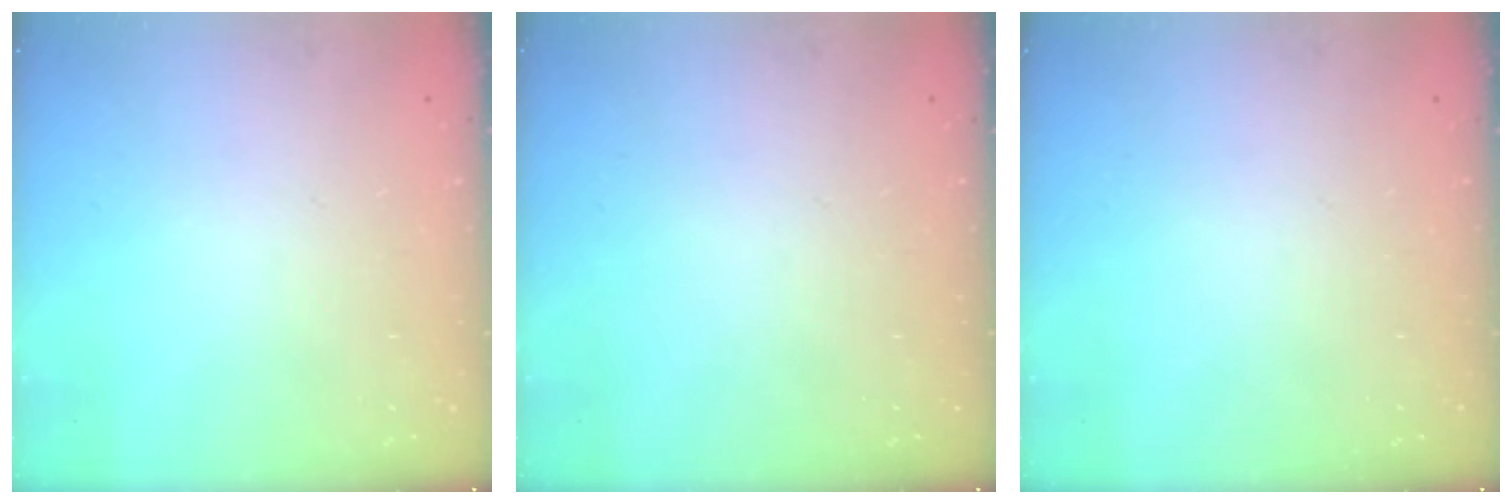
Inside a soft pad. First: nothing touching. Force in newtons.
{"total": 0.0}
{"total": 0.0}